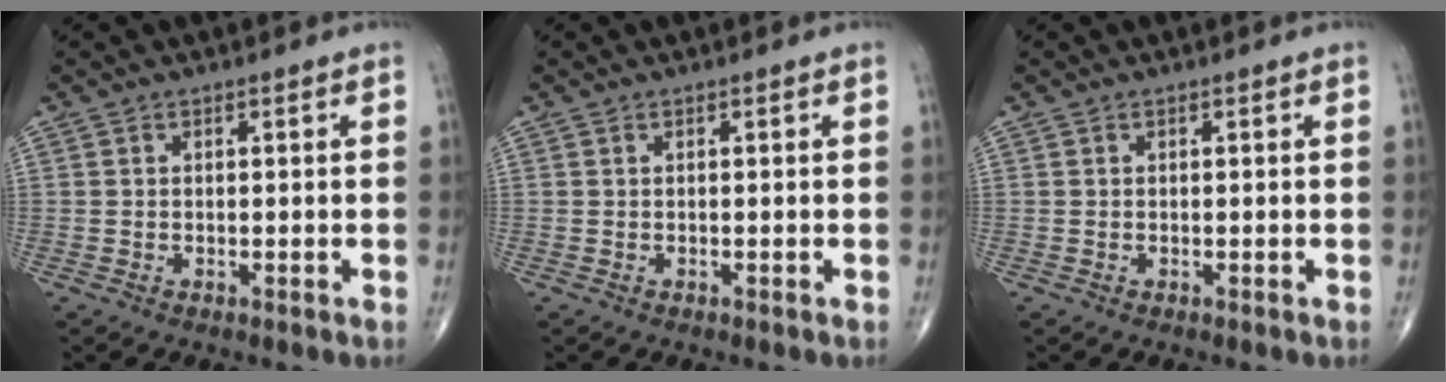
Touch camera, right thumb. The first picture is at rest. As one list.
[{"total": 0.0}, {"total": 0.0}]